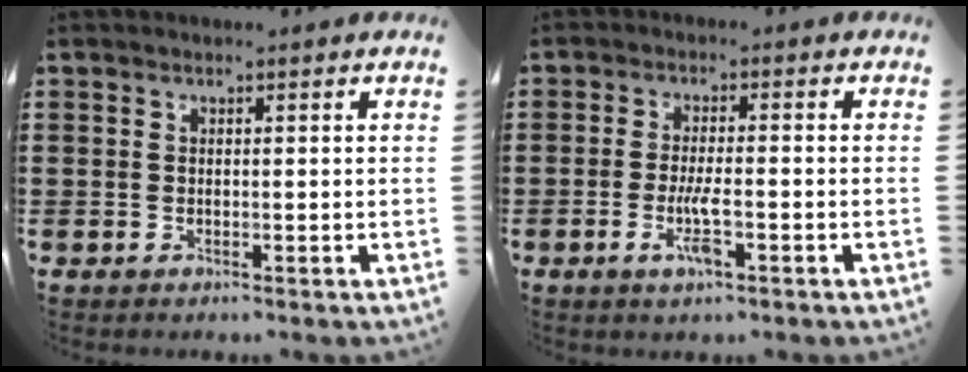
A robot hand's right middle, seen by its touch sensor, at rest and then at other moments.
{"total": 4.7, "force": [-1.8, 1.1, 4.2], "torque": [-0.083, -0.001, -0.036]}